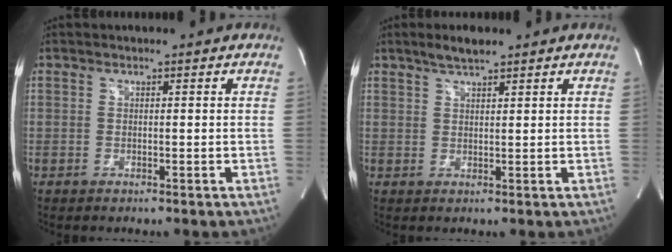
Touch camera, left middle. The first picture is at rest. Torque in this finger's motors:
{"motor_torque": [0.22, -0.12, -0.05, 0.02]}